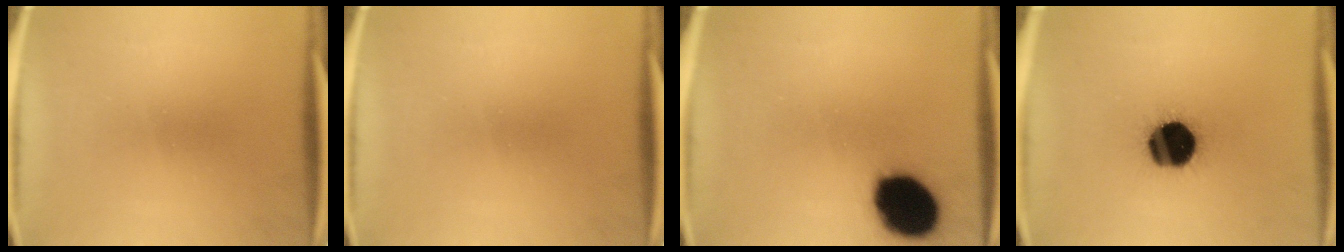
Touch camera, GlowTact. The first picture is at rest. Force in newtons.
{"total": 0.0}
{"total": 17.8}
{"total": 18.5}